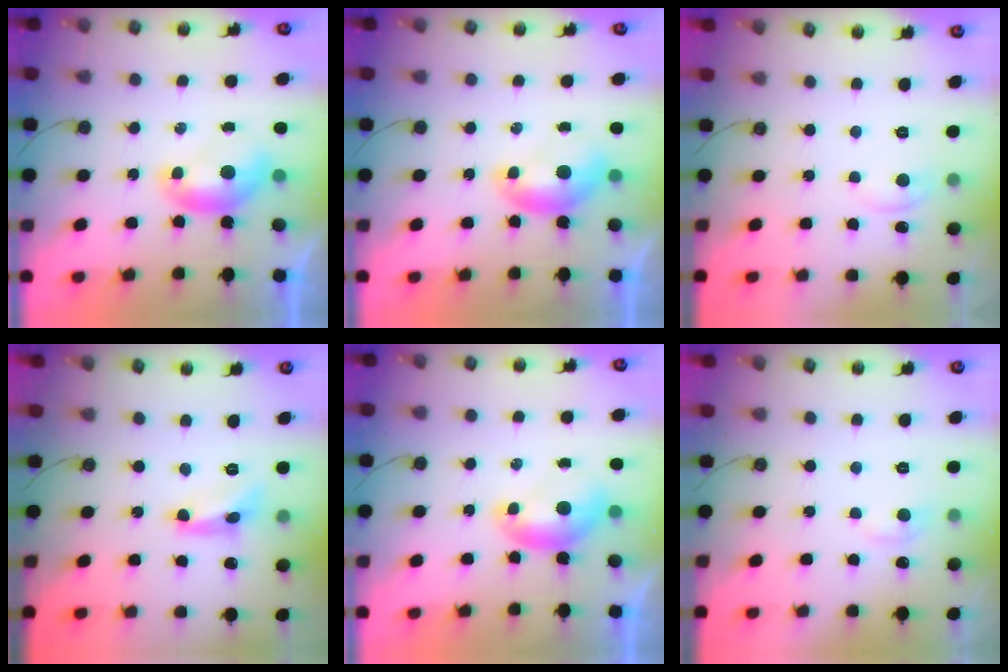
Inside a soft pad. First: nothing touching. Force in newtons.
{"total": 0.0}
{"total": 1.5, "press": 1.4, "slide": 0.5}
{"total": 4.6, "press": 4.5, "slide": 0.4}
{"total": 0.0}
{"total": 0.8, "press": 0.4, "slide": 0.7}